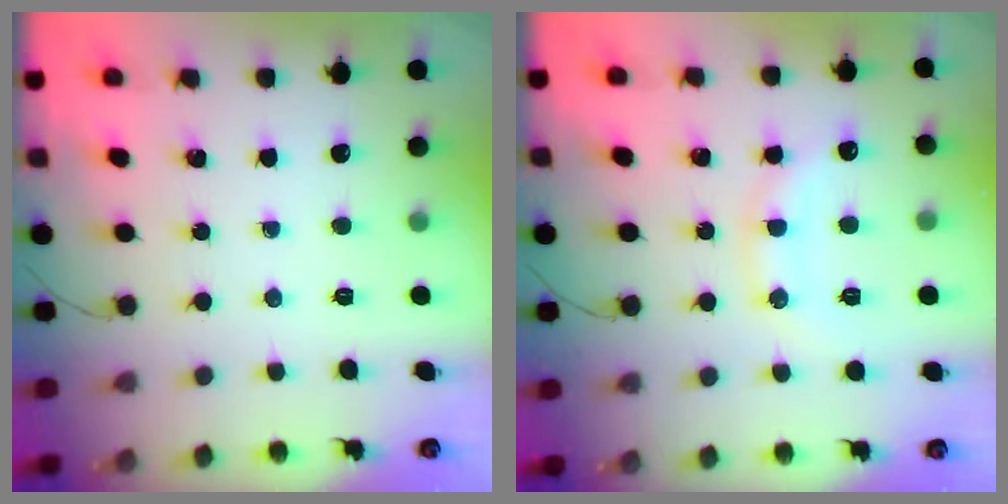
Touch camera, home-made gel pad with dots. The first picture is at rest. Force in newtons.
{"total": 11.5, "press": 11.5, "slide": 0.7}